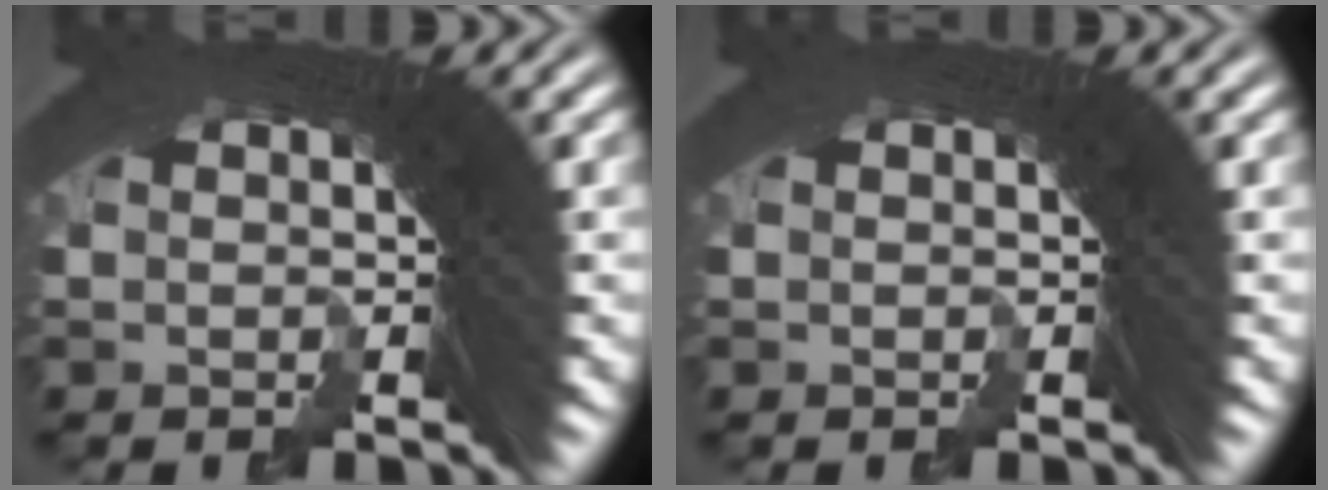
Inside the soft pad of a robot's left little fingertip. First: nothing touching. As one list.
[{"total": 0.0}]